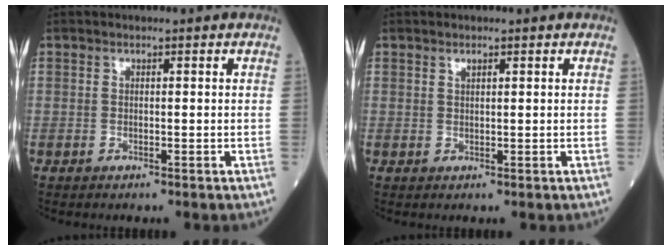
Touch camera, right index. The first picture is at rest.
{"total": 0.7, "force": [0.5, 0.2, 0.4], "torque": [-0.012, -0.001, 0.009]}